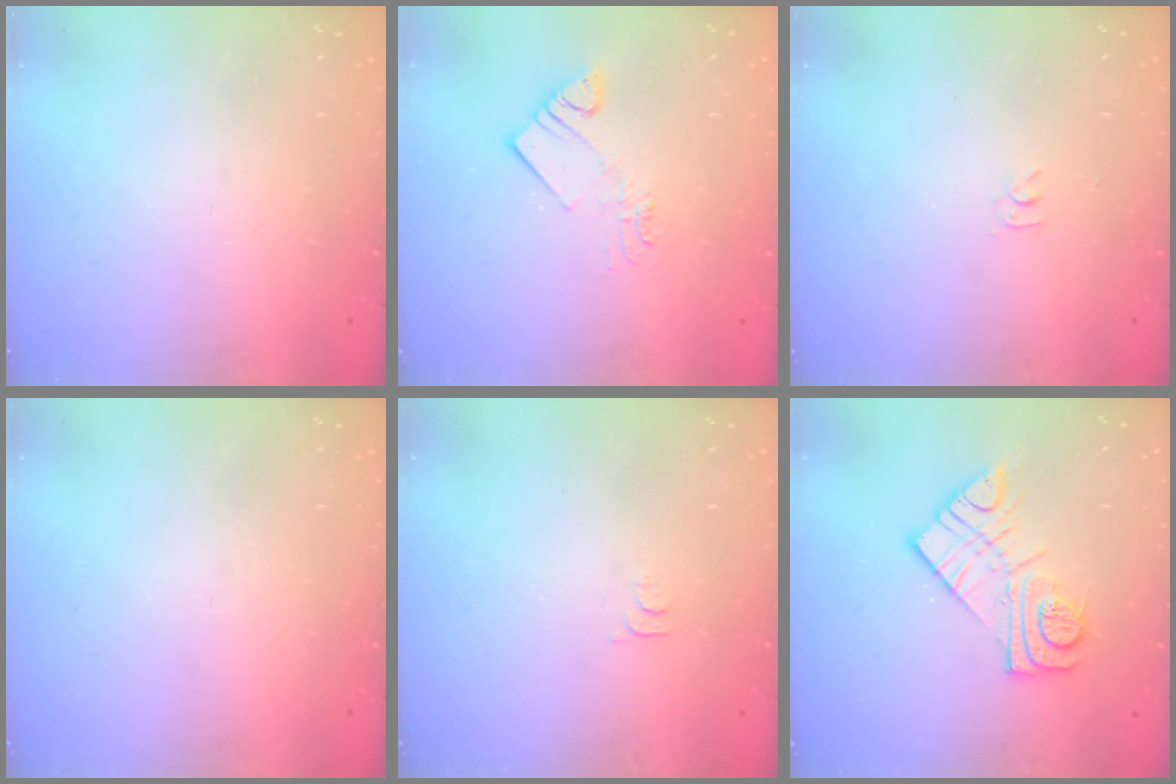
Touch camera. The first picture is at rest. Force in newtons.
{"total": 7.5, "press": 7.5, "slide": 0.4}
{"total": 2.8, "press": 2.8, "slide": 0.4}
{"total": 0.0}
{"total": 3.4, "press": 3.4, "slide": 0.5}
{"total": 12.3, "press": 12.2, "slide": 0.8}